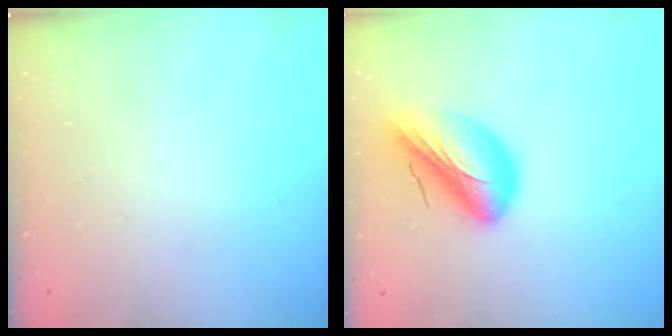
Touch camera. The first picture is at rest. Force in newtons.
{"total": 14.6, "press": 14.2, "slide": 3.4}